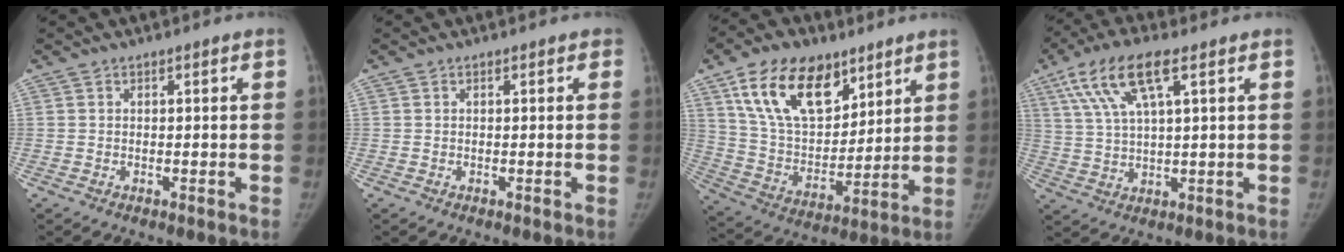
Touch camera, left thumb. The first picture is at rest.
{"total": 0.0}
{"total": 19.9, "force": [11.1, 11.4, 12.0], "torque": [-0.169, -0.042, 0.204]}
{"total": 11.3, "force": [5.1, 3.3, 9.5], "torque": [-0.204, 0.004, 0.099]}